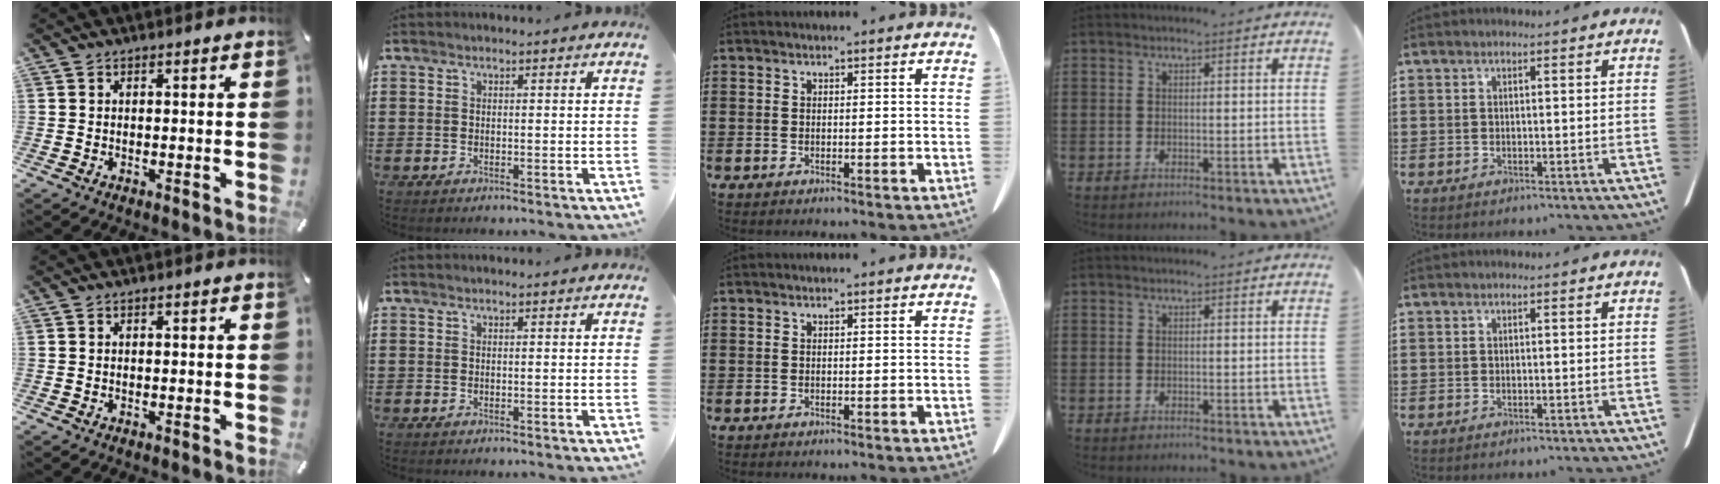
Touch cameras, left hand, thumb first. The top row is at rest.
{}